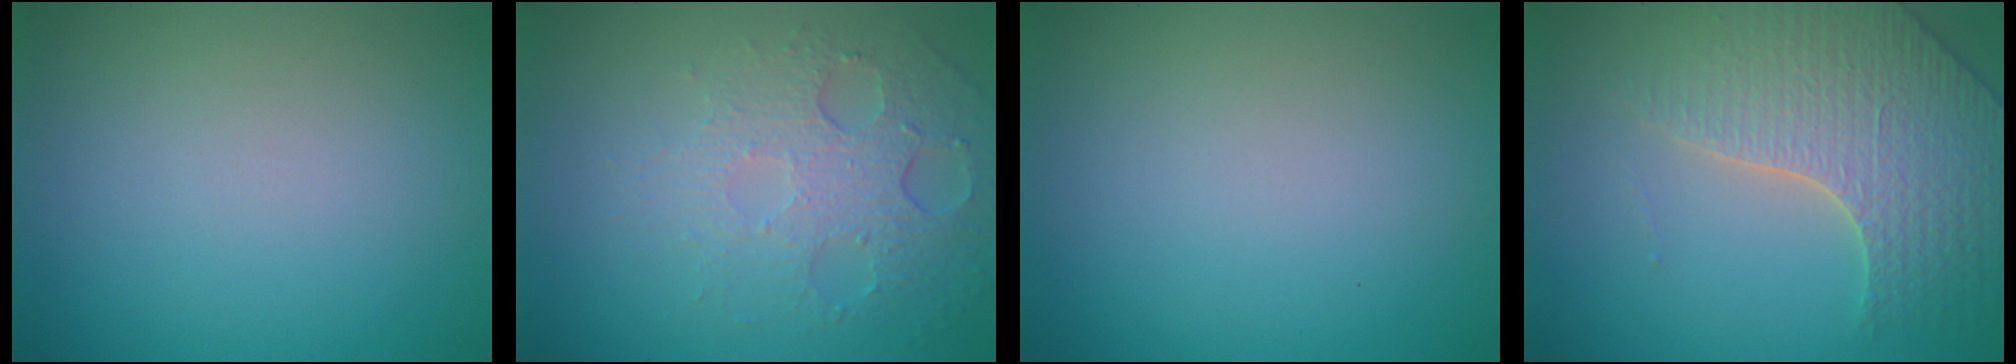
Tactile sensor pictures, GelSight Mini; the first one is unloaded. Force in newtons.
{"total": 5.2, "press": 3.3, "slide": 4.0}
{"total": 0.0}
{"total": 4.7, "press": 4.4, "slide": 1.5}